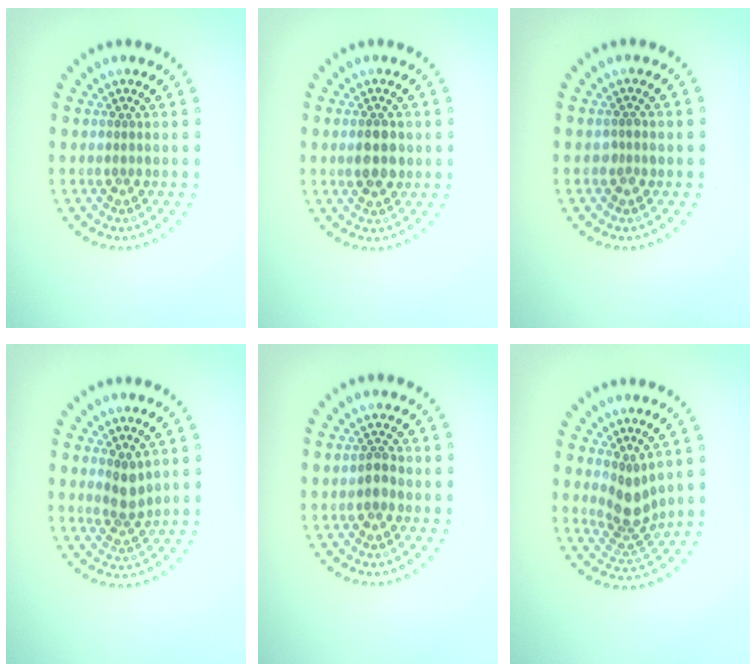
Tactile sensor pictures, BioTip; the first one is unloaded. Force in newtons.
{"total": 2.8, "press": 2.8, "slide": 0.2}
{"total": 0.7, "press": 0.6, "slide": 0.1}
{"total": 2.1, "press": 1.7, "slide": 1.2}
{"total": 1.4, "press": 1.3, "slide": 0.3}
{"total": 2.9, "press": 2.2, "slide": 2.0}